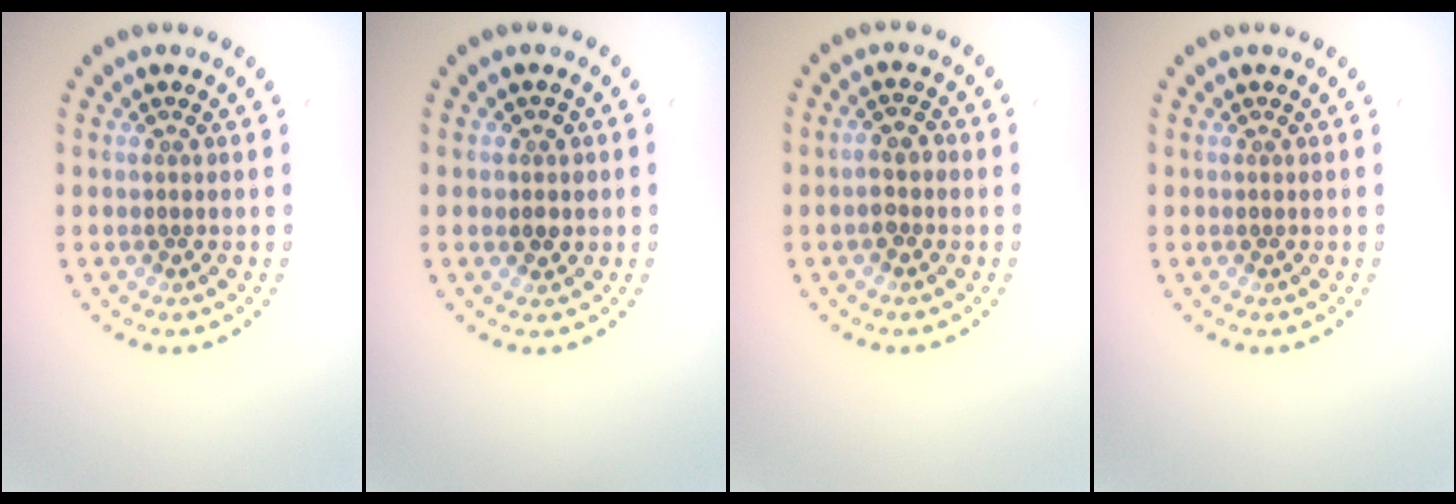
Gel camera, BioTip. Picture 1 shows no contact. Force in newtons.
{"total": 1.5, "press": 1.4, "slide": 0.6}
{"total": 1.8, "press": 1.7, "slide": 0.7}
{"total": 0.0}